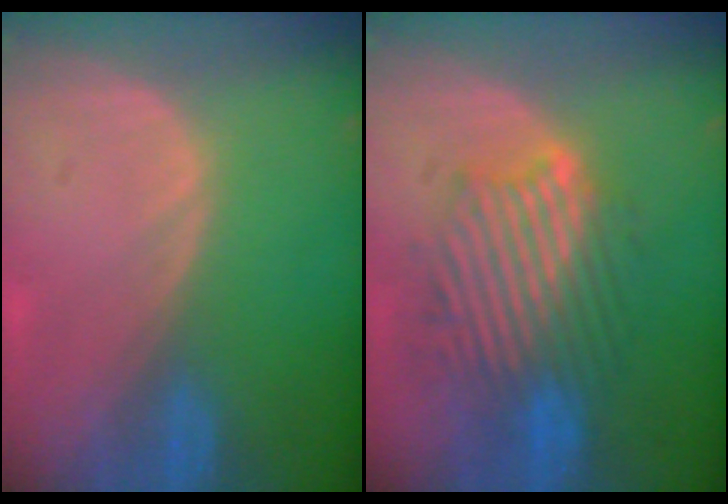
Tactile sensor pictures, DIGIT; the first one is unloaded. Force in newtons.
{"total": 9.5, "press": 9.4, "slide": 1.5}